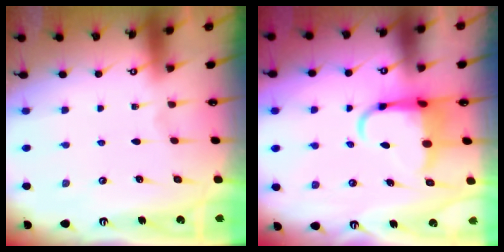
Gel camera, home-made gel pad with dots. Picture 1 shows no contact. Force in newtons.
{"total": 6.9, "press": 6.6, "slide": 1.8}